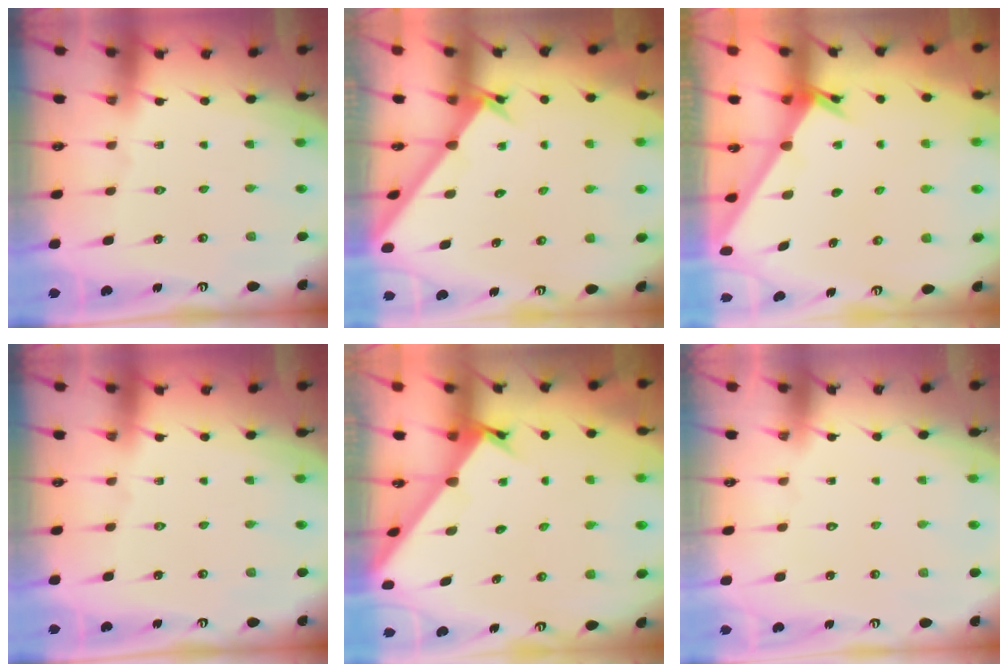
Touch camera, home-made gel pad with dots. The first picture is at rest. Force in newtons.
{"total": 2.1, "press": 2.1, "slide": 0.2}
{"total": 2.5, "press": 2.5, "slide": 0.2}
{"total": 0.0}
{"total": 1.9, "press": 1.9, "slide": 0.1}
{"total": 1.6, "press": 1.6, "slide": 0.1}